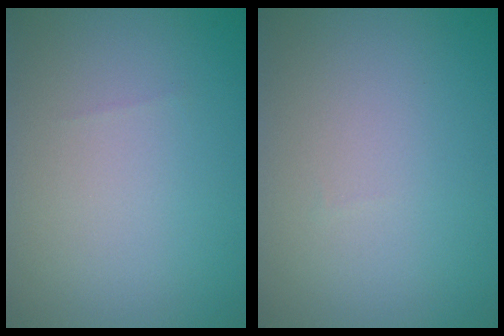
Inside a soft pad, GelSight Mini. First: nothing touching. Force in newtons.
{"total": 0.0}